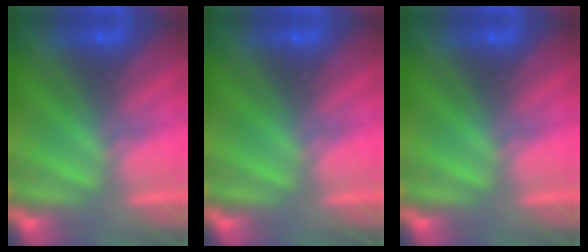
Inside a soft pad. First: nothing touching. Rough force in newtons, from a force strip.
{"total": 0.0}
{"total": 0.0}